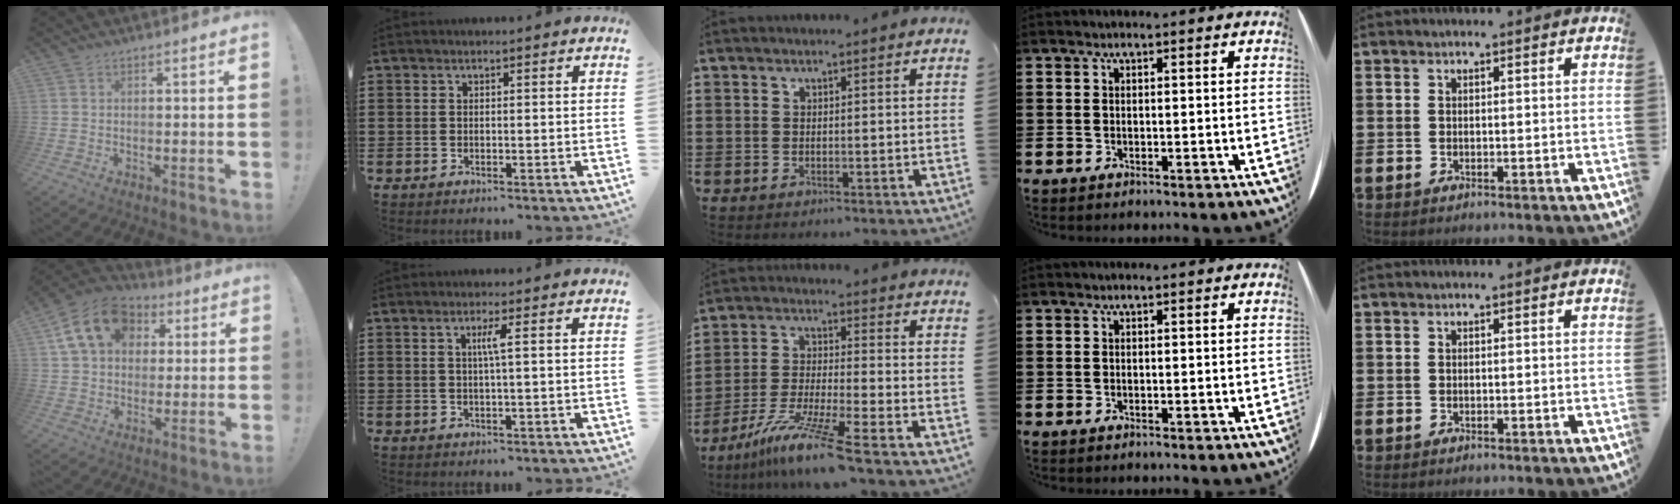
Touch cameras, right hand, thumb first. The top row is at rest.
{"thumb": {"total": 16.9, "force": [5.9, 12.8, 9.4], "torque": [-0.136, -0.007, 0.113]}, "index": {"total": 2.4, "force": [0.4, -0.3, 2.3], "torque": [-0.046, -0.002, 0.002]}, "middle": {"total": 9.7, "force": [-7.4, -0.4, 6.3], "torque": [-0.130, -0.012, -0.149]}}